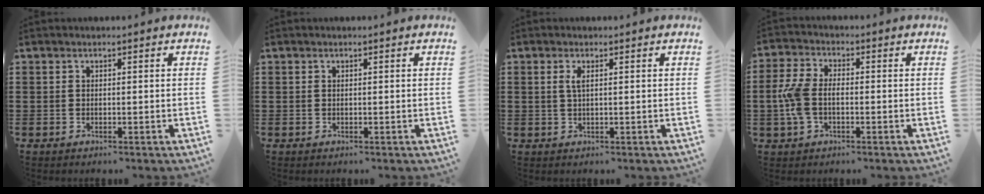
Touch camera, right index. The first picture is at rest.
{"total": 0.0}
{"total": 1.5, "force": [0.4, 0.3, 1.4], "torque": [-0.029, 0.002, 0.006]}
{"total": 5.5, "force": [-0.9, 3.4, 4.3], "torque": [-0.122, -0.008, -0.027]}